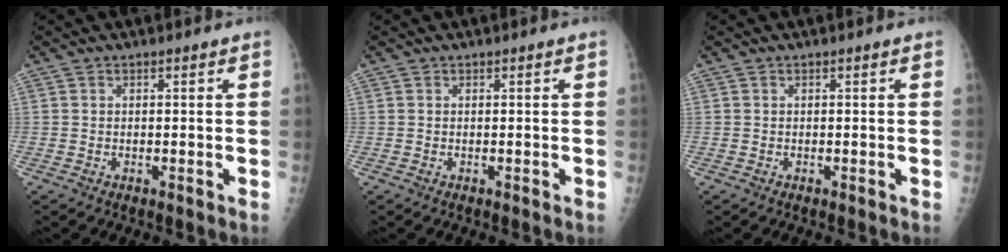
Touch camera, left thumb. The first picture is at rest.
{"total": 0.0}
{"total": 0.0}